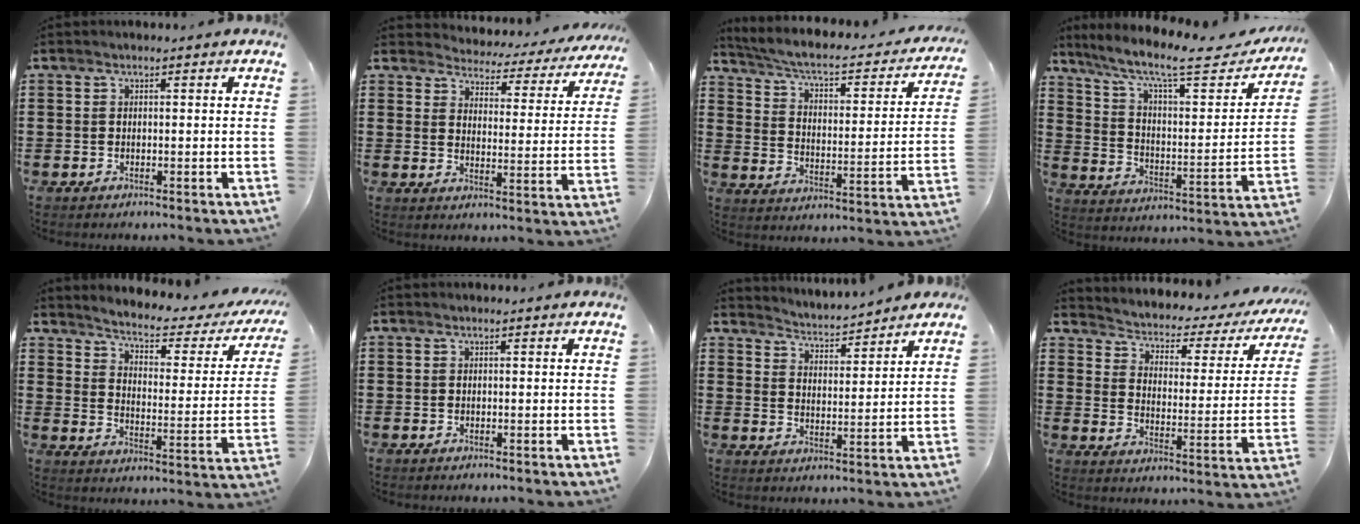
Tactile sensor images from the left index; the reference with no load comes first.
{"total": 3.4, "force": [3.4, 0.4, 0.0], "torque": [-0.026, -0.033, 0.051]}
{"total": 4.4, "force": [3.4, 0.6, 2.7], "torque": [-0.072, -0.032, 0.048]}
{"total": 10.7, "force": [8.0, 1.6, 6.9], "torque": [-0.147, -0.049, 0.129]}
{"total": 3.5, "force": [2.8, 0.4, 2.1], "torque": [-0.058, -0.024, 0.037]}
{"total": 0.0}
{"total": 3.5, "force": [3.5, -0.1, -0.2], "torque": [-0.016, -0.026, 0.058]}
{"total": 1.7, "force": [1.0, 0.8, 1.0], "torque": [-0.034, -0.020, 0.003]}